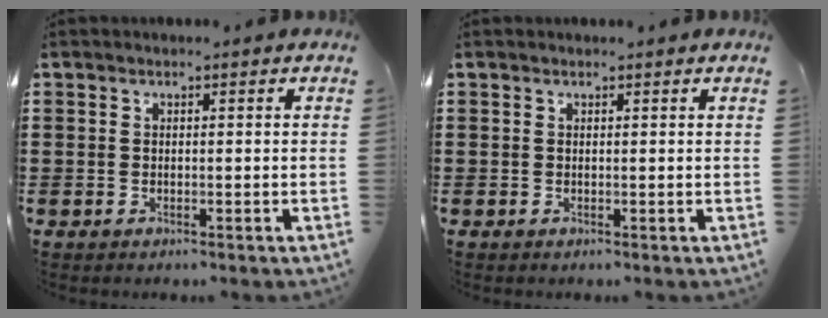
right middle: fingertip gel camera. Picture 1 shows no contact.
{"total": 0.0}